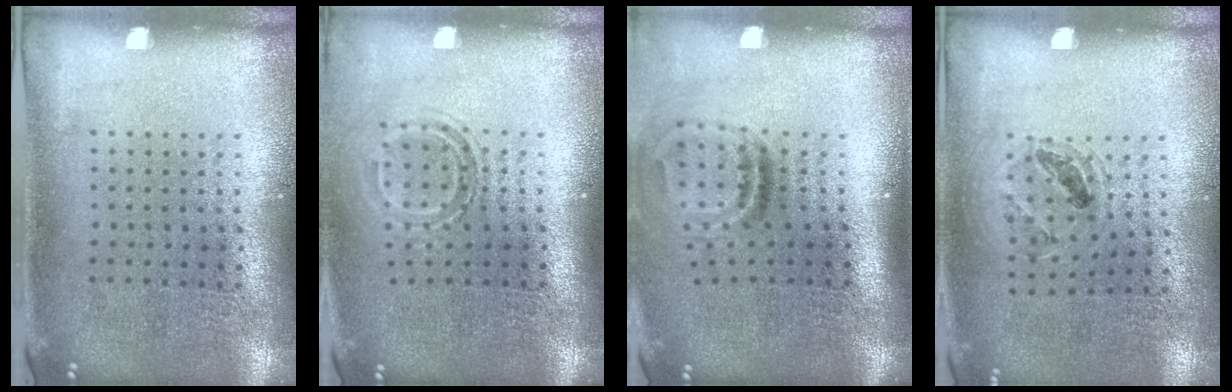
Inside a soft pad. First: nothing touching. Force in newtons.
{"total": 1.6, "press": 1.0, "slide": 1.2}
{"total": 1.9, "press": 1.1, "slide": 1.5}
{"total": 0.9, "press": 0.9, "slide": 0.1}